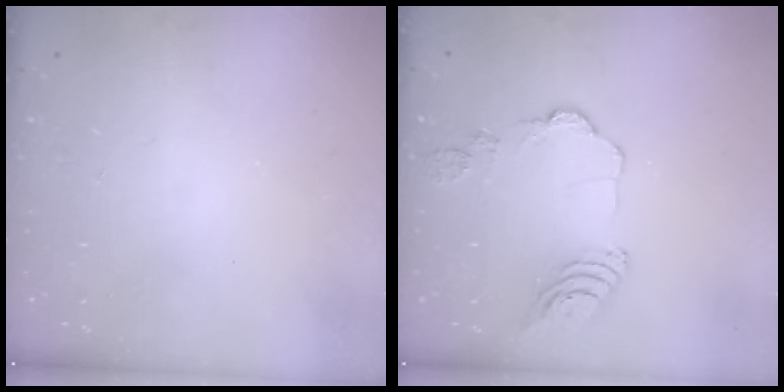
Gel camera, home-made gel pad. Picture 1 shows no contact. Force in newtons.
{"total": 11.5, "press": 11.4, "slide": 1.6}